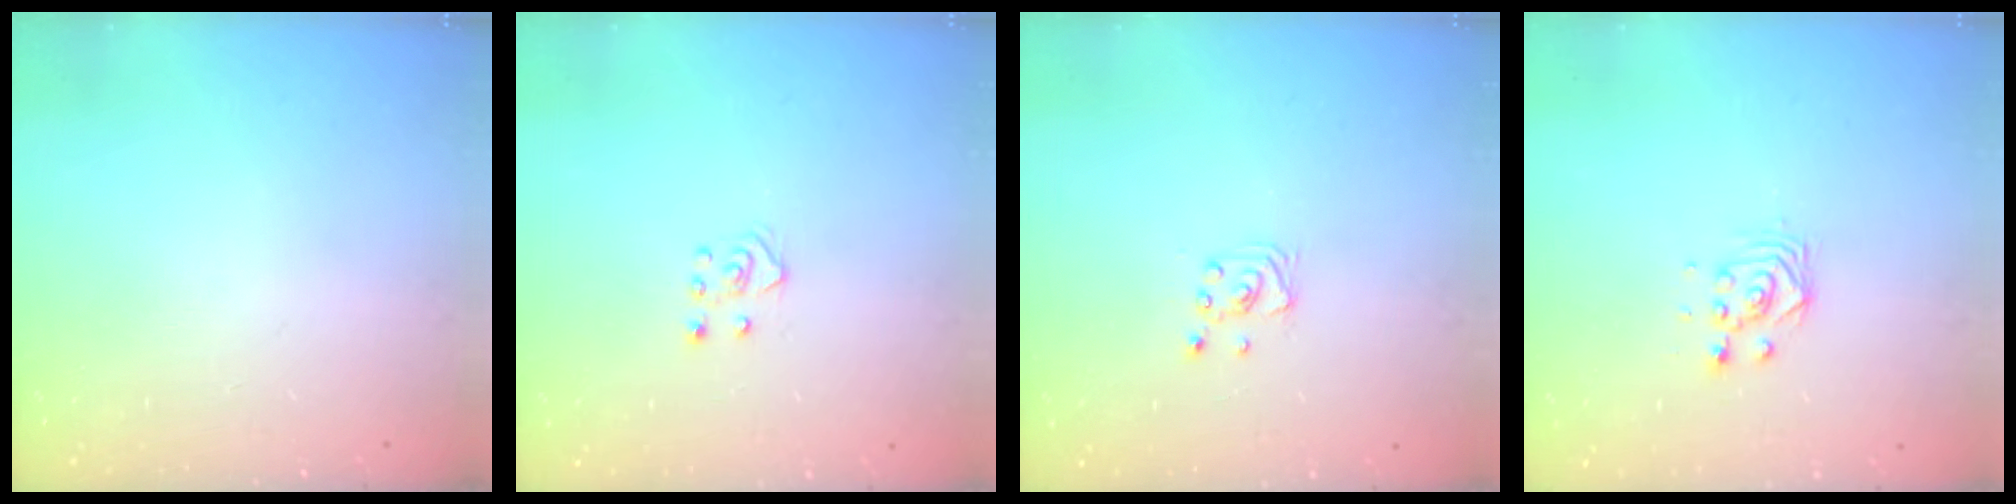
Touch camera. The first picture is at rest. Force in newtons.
{"total": 4.3, "press": 4.2, "slide": 0.5}
{"total": 2.3, "press": 2.3, "slide": 0.2}
{"total": 3.0, "press": 3.0, "slide": 0.0}